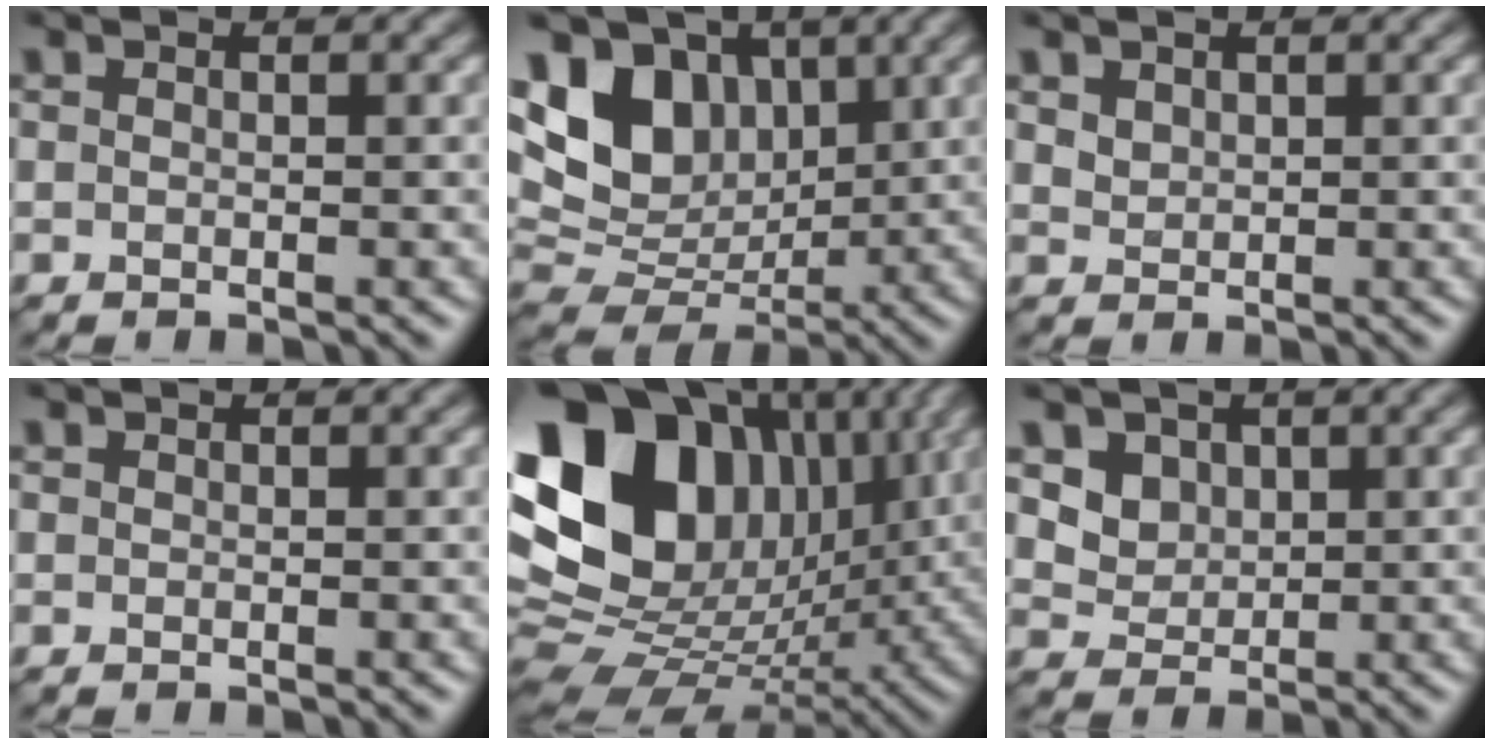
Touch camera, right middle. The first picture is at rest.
{"total": 9.4, "force": [3.2, 6.8, 5.7], "torque": [-0.114, 0.012, 0.048]}
{"total": 1.4, "force": [0.9, 1.0, 0.6], "torque": [-0.016, -0.002, 0.016]}
{"total": 0.0}
{"total": 18.8, "force": [4.2, 13.6, 12.2], "torque": [-0.263, 0.005, 0.079]}
{"total": 3.5, "force": [1.5, 2.8, 1.3], "torque": [-0.047, -0.014, 0.049]}